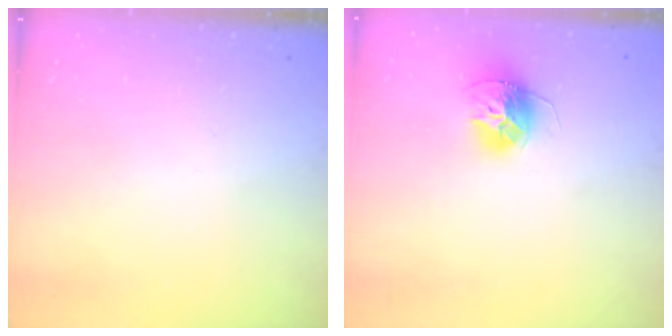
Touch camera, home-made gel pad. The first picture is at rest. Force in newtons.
{"total": 11.3, "press": 11.3, "slide": 0.7}